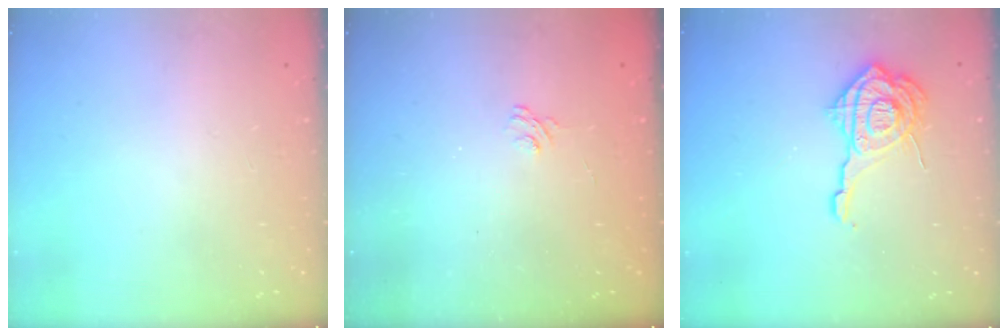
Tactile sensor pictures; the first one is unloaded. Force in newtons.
{"total": 2.1, "press": 1.6, "slide": 1.3}
{"total": 15.6, "press": 15.6, "slide": 1.4}